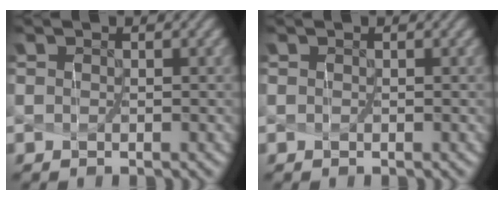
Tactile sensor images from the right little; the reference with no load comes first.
{"total": 0.0}